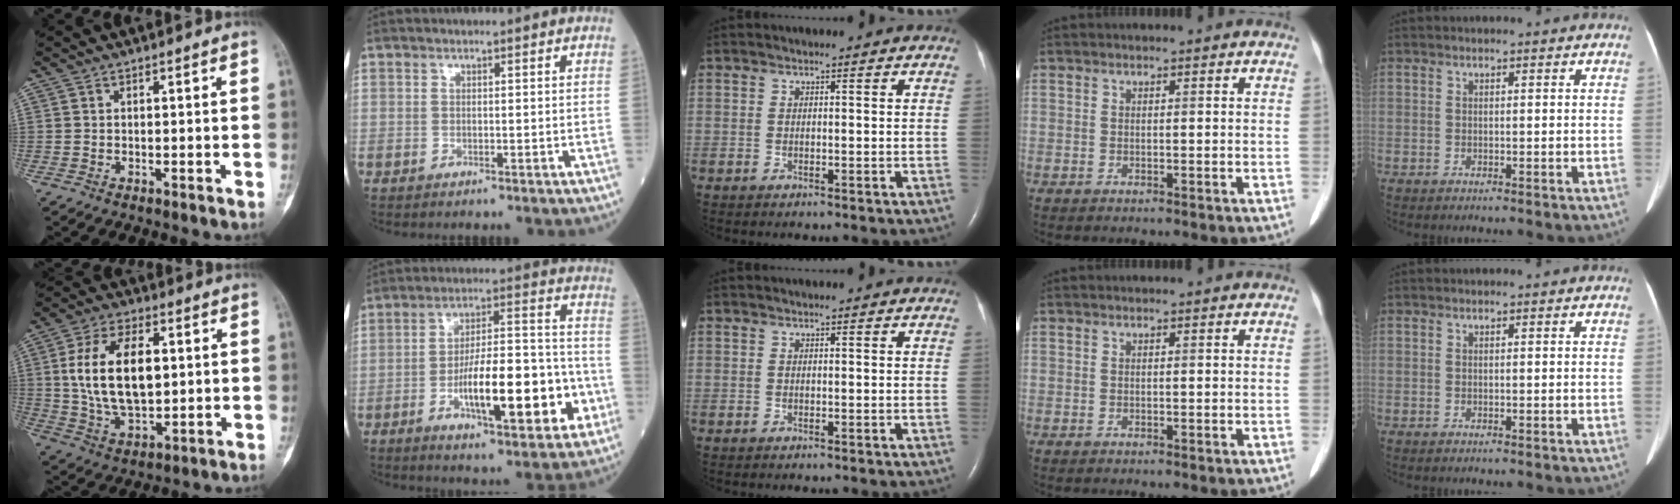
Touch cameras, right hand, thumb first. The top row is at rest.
{"thumb": {"total": 16.4, "force": [2.4, 9.1, 13.4], "torque": [-0.231, -0.005, 0.049]}, "index": {"total": 17.6, "force": [-5.6, 4.7, 16.0], "torque": [-0.261, 0.015, -0.080]}}